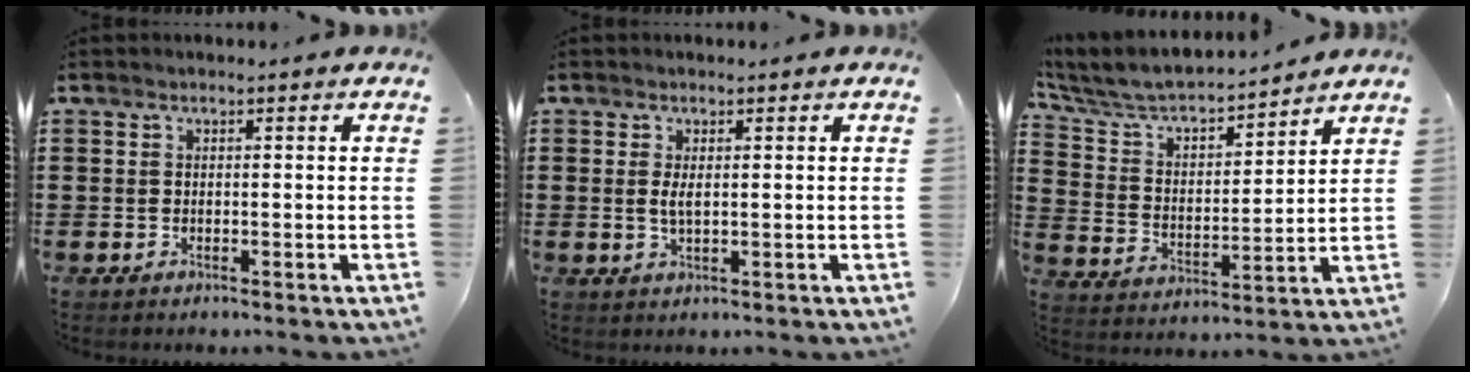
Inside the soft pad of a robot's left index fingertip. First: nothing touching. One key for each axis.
{"total": 2.1, "fx": 0.3, "fy": 0.6, "fz": 2.0, "tx": -0.047, "ty": -0.003, "tz": 0.002}
{"total": 5.6, "fx": 5.1, "fy": 1.2, "fz": 1.9, "tx": -0.062, "ty": -0.037, "tz": 0.081}